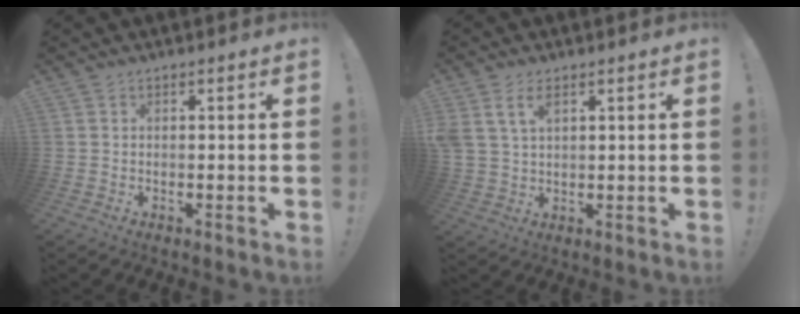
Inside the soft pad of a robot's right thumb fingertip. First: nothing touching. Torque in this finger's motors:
{"motor_torque": [0.34, 0.34, 0.63, 0.22, 0.37]}